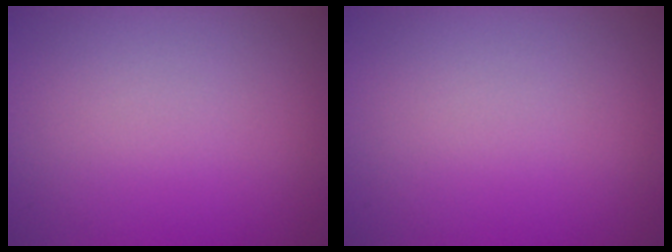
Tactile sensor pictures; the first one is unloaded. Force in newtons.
{"total": 0.0}